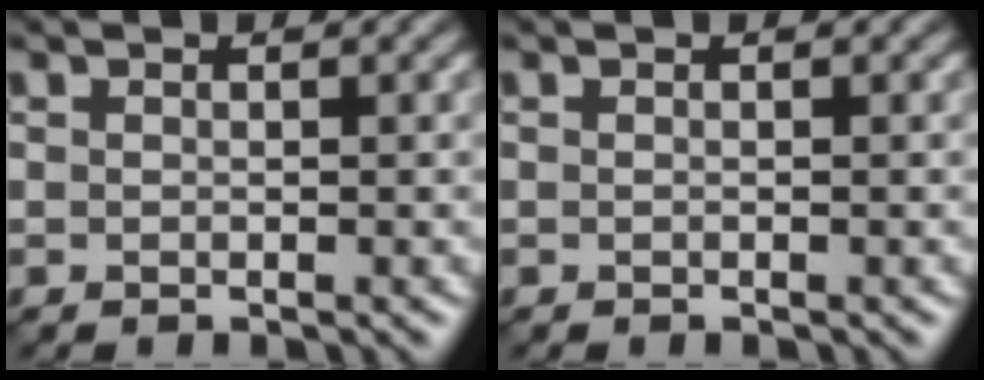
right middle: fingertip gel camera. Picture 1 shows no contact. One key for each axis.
{"total": 0.0}